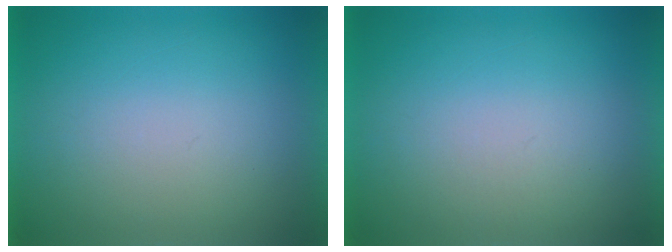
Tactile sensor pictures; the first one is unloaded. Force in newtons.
{"total": 1.2}